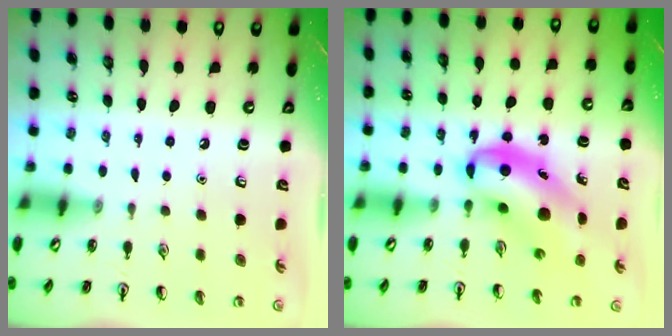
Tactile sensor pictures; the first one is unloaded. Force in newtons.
{"total": 9.0, "press": 8.7, "slide": 2.6}